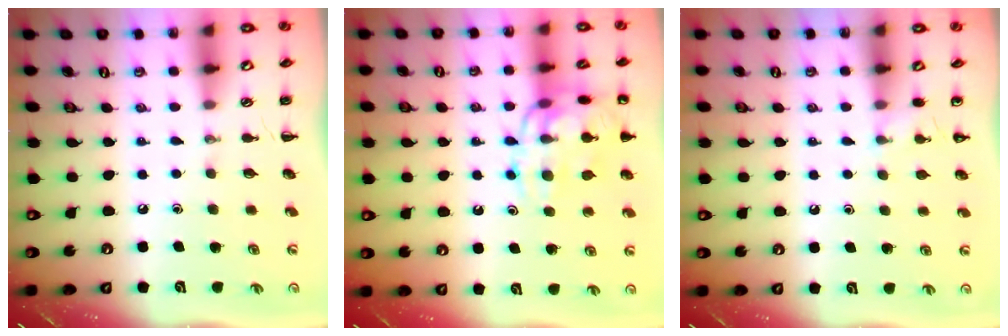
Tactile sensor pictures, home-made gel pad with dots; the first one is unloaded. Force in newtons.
{"total": 15.3, "press": 15.1, "slide": 2.2}
{"total": 3.6, "press": 3.4, "slide": 1.2}